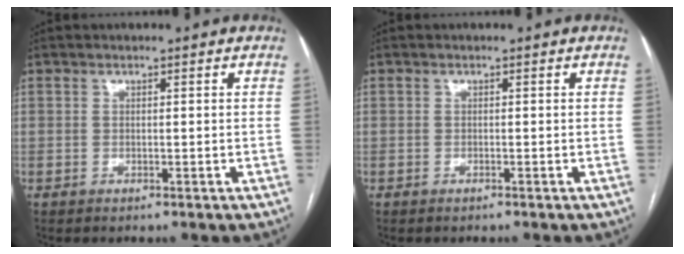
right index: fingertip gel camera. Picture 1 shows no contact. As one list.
[{"total": 0.0}]